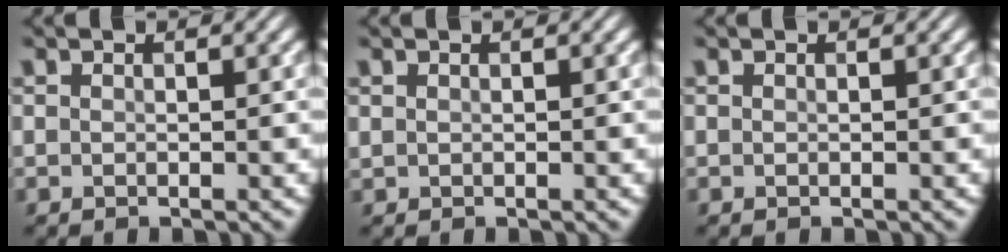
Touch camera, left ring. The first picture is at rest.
{"total": 0.0}
{"total": 0.0}